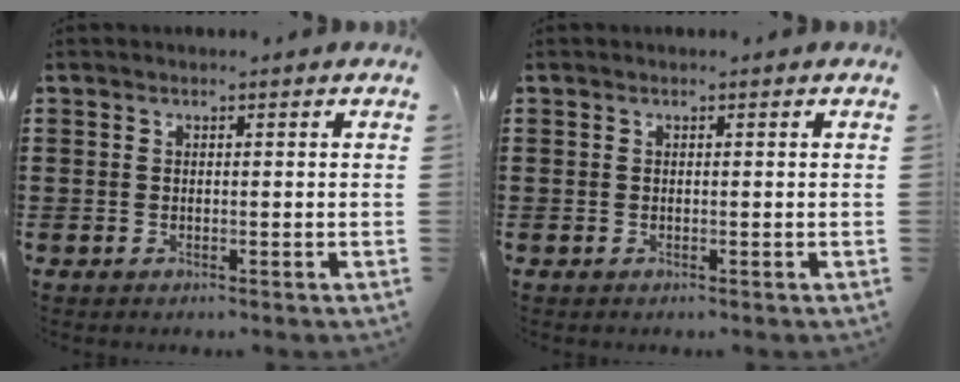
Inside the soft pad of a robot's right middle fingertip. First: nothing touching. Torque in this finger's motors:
{"motor_torque": [-0.11, -0.10, 0.00, 0.00]}